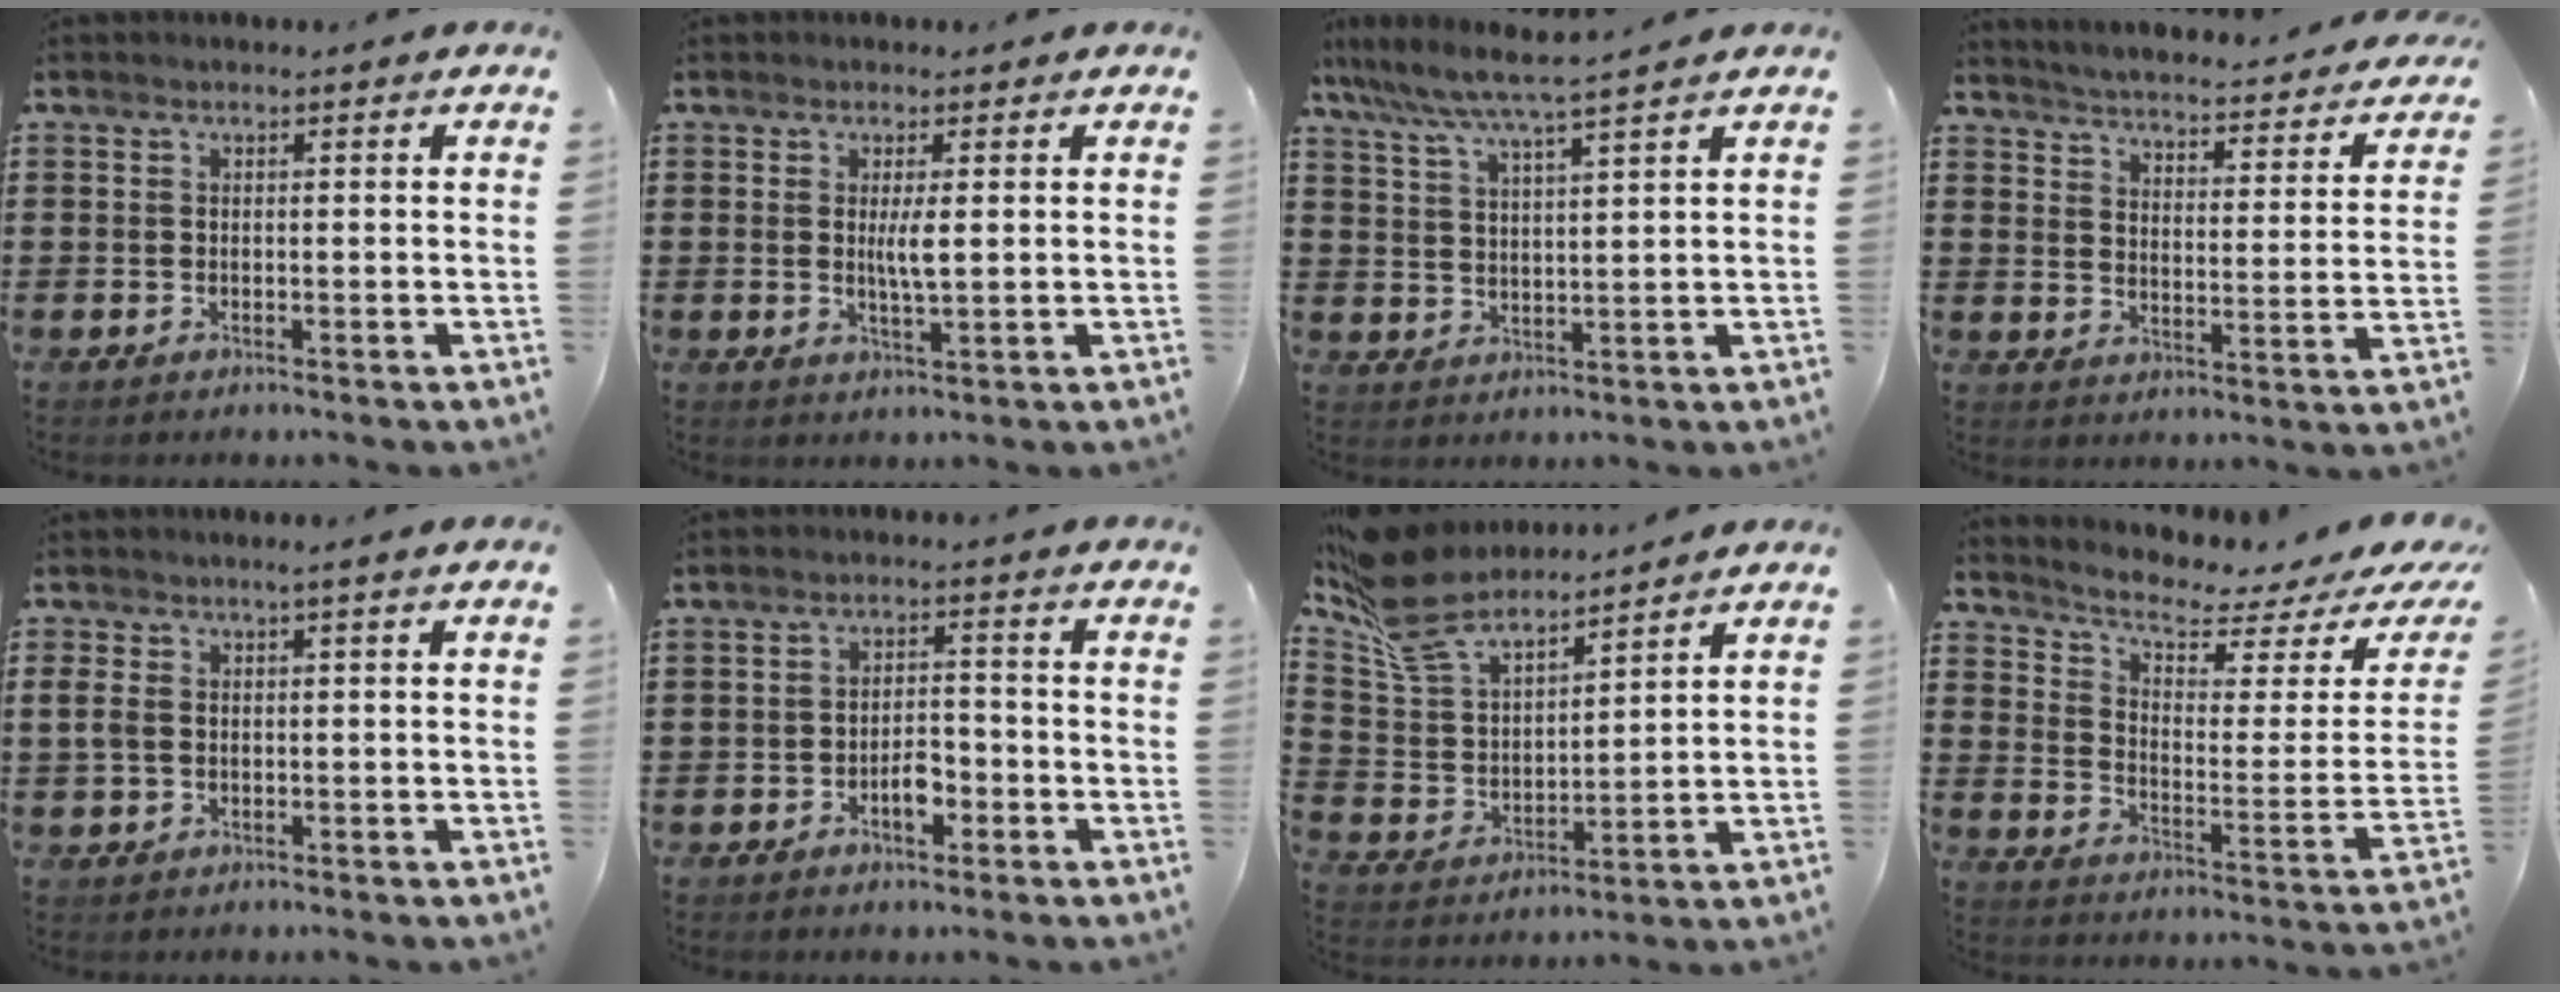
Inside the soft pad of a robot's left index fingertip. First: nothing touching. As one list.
[{"total": 3.3, "force": [0.5, 0.5, 3.3], "torque": [-0.065, 0.000, 0.007]}, {"total": 5.2, "force": [4.5, -0.6, 2.7], "torque": [-0.069, -0.027, 0.073]}, {"total": 3.5, "force": [3.4, -0.5, 0.4], "torque": [-0.029, -0.038, 0.050]}, {"total": 2.5, "force": [-0.4, 1.1, 2.2], "torque": [-0.063, -0.006, -0.016]}, {"total": 3.9, "force": [-1.9, 1.9, 2.9], "torque": [-0.052, 0.005, -0.035]}, {"total": 10.0, "force": [8.7, 2.7, 4.1], "torque": [-0.115, -0.036, 0.162]}, {"total": 4.9, "force": [3.7, 1.3, 3.0], "torque": [-0.071, -0.033, 0.055]}]